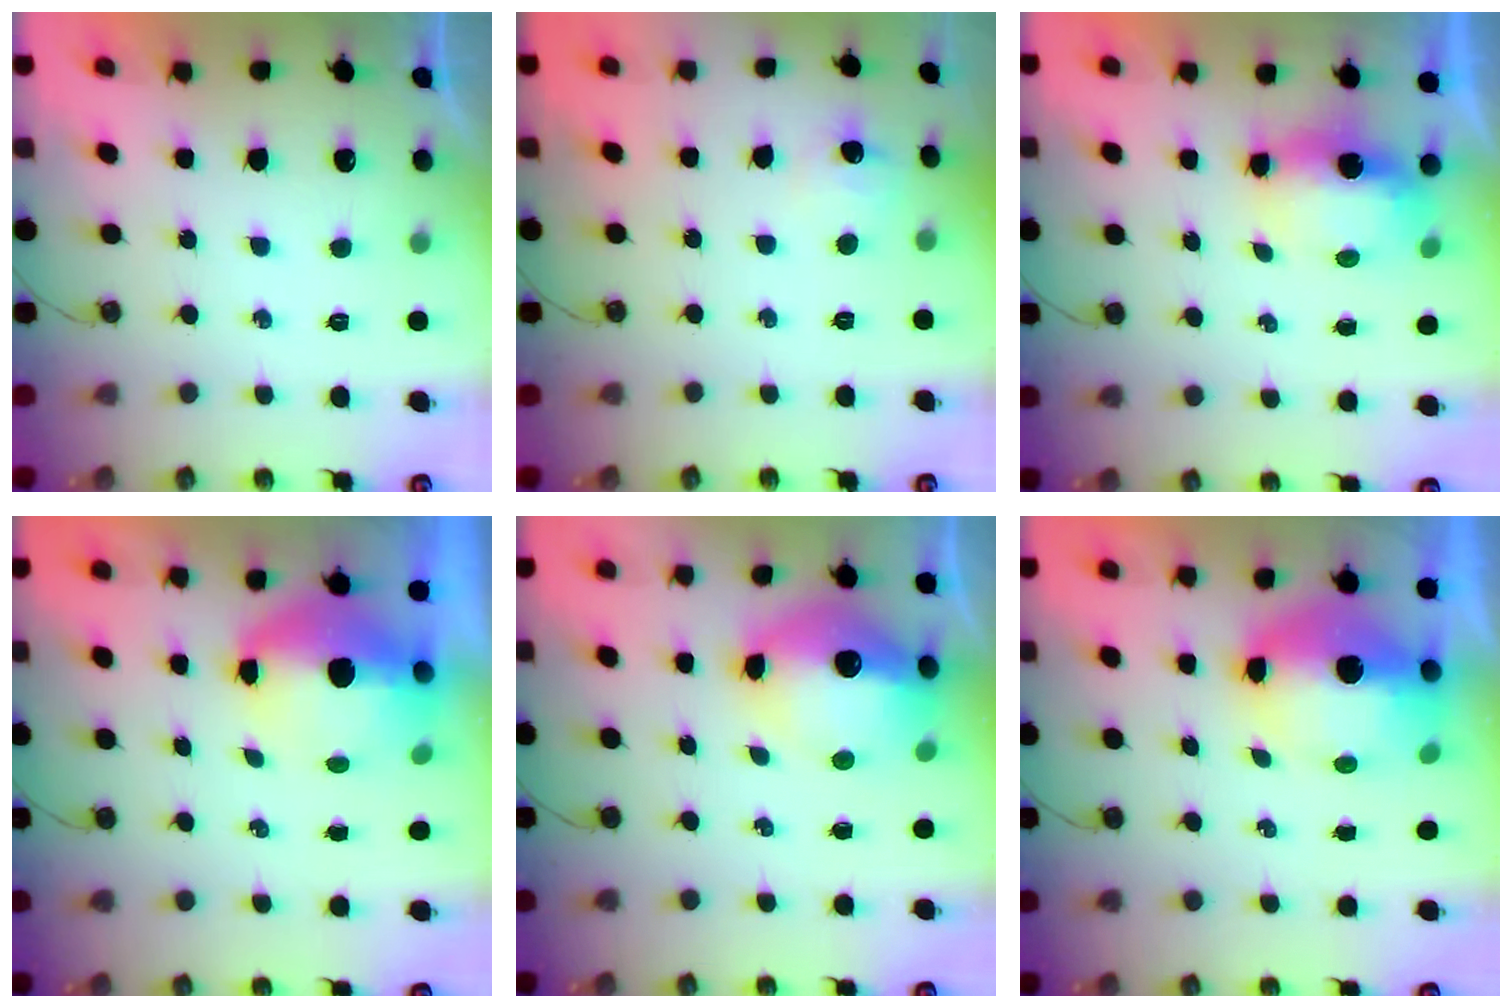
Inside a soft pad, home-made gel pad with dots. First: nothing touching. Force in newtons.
{"total": 5.1, "press": 5.0, "slide": 0.7}
{"total": 7.0, "press": 6.3, "slide": 3.1}
{"total": 7.5, "press": 7.4, "slide": 1.2}
{"total": 13.5, "press": 13.4, "slide": 1.3}
{"total": 13.2, "press": 10.2, "slide": 8.4}